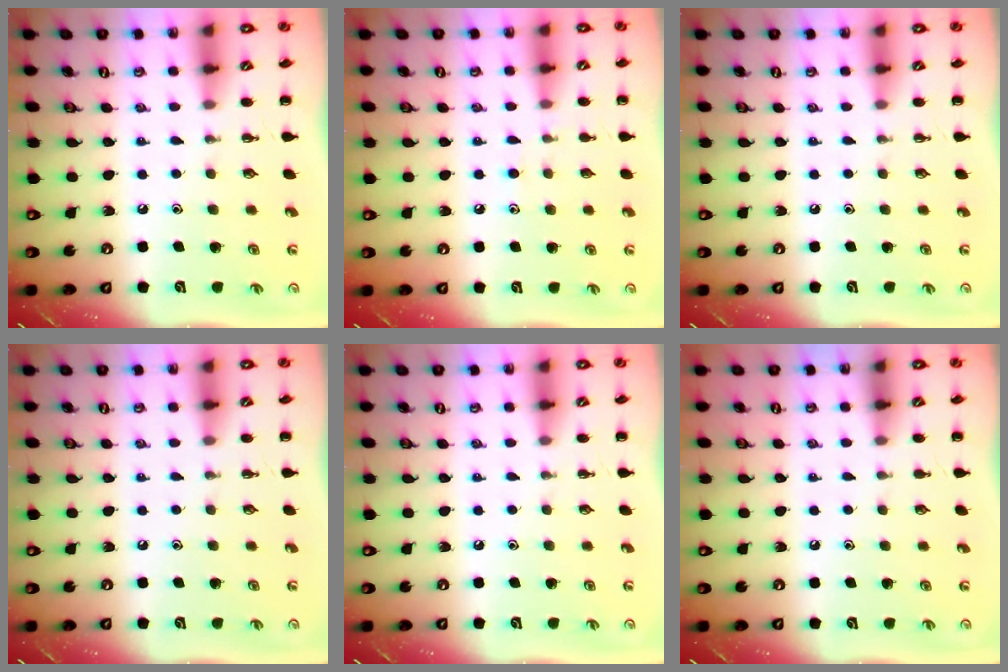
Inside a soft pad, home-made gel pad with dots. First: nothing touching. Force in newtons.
{"total": 5.8, "press": 5.6, "slide": 1.7}
{"total": 0.0}
{"total": 0.0}
{"total": 0.0}
{"total": 0.0}